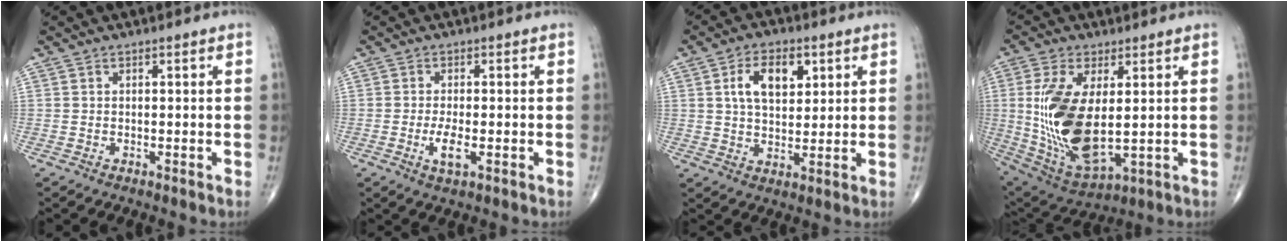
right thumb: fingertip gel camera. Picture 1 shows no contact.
{"total": 3.9, "force": [-1.1, 1.3, 3.5], "torque": [-0.072, -0.005, -0.019]}
{"total": 9.1, "force": [3.1, 5.3, 6.7], "torque": [-0.094, -0.007, 0.054]}
{"total": 17.5, "force": [1.5, 7.5, 15.7], "torque": [-0.322, -0.023, 0.050]}